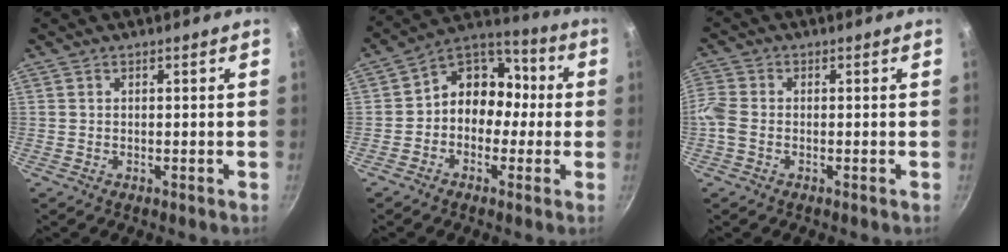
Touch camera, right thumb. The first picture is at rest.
{"total": 12.2, "force": [-0.5, 9.3, 7.8], "torque": [-0.070, 0.046, -0.027]}
{"total": 4.6, "force": [-0.9, 3.2, 3.2], "torque": [-0.091, 0.006, -0.025]}